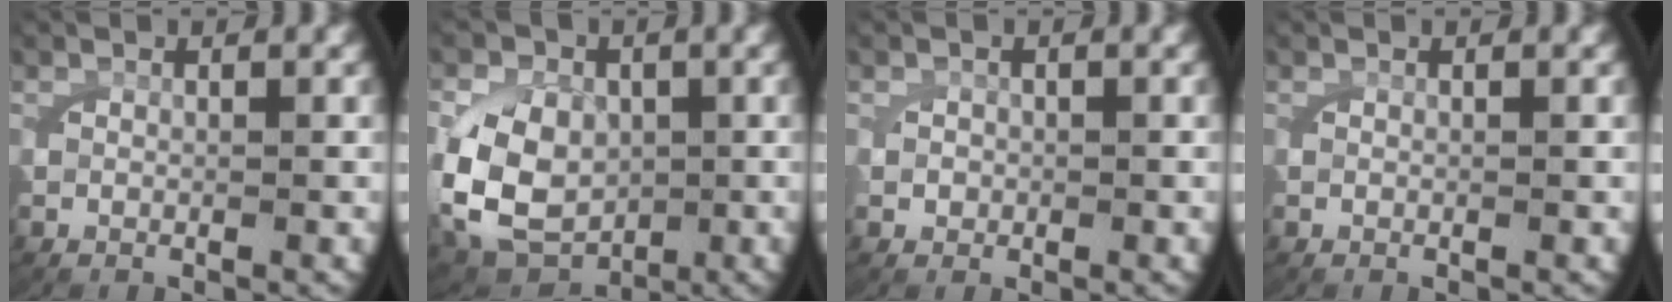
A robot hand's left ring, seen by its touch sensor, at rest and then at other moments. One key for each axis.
{"total": 10.1, "fx": -1.3, "fy": 8.6, "fz": 5.0, "tx": -0.126, "ty": -0.039, "tz": -0.011}
{"total": 0.6, "fx": 0.0, "fy": 0.6, "fz": 0.2, "tx": -0.011, "ty": -0.003, "tz": 0.004}
{"total": 0.0}